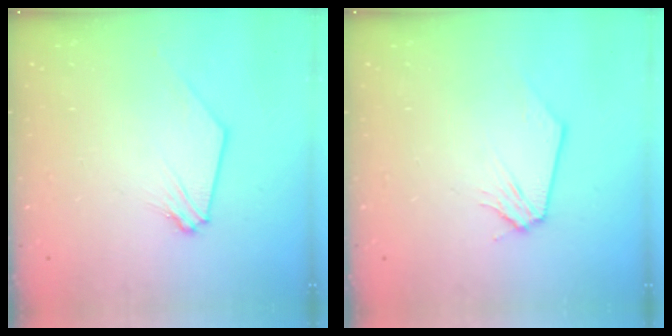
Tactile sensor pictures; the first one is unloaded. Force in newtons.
{"total": 0.0}